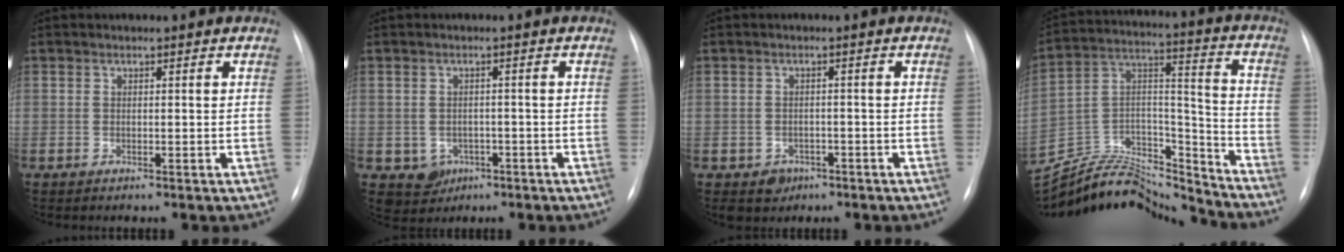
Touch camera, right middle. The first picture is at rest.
{"total": 4.1, "force": [-1.5, 3.7, 0.9], "torque": [-0.010, 0.006, -0.012]}
{"total": 3.1, "force": [-1.6, 2.6, 0.7], "torque": [-0.007, 0.006, -0.015]}
{"total": 23.7, "force": [-22.5, 4.5, 5.9], "torque": [-0.148, 0.020, -0.373]}